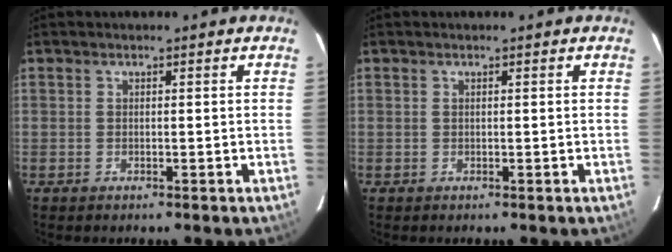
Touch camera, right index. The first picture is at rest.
{"total": 0.0}